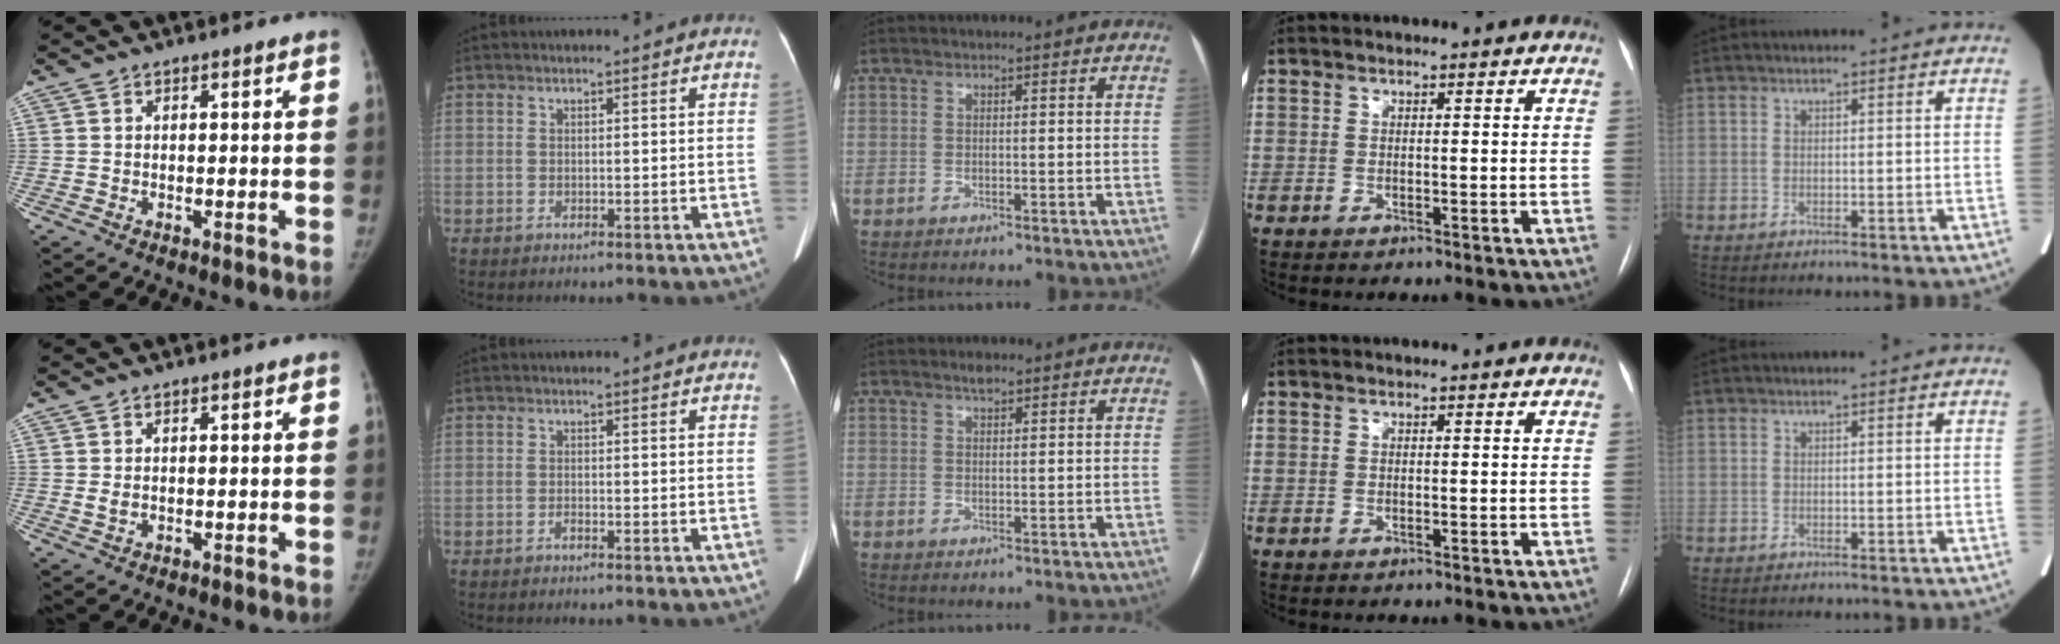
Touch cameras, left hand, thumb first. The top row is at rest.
{"thumb": {"total": 1.5, "force": [0.5, 0.8, 1.2], "torque": [-0.024, -0.002, 0.016]}, "index": {"total": 0.5, "force": [-0.5, 0.0, 0.2], "torque": [-0.007, -0.002, -0.010]}, "middle": {"total": 1.4, "force": [1.1, 0.4, 0.7], "torque": [-0.015, 0.003, 0.020]}}